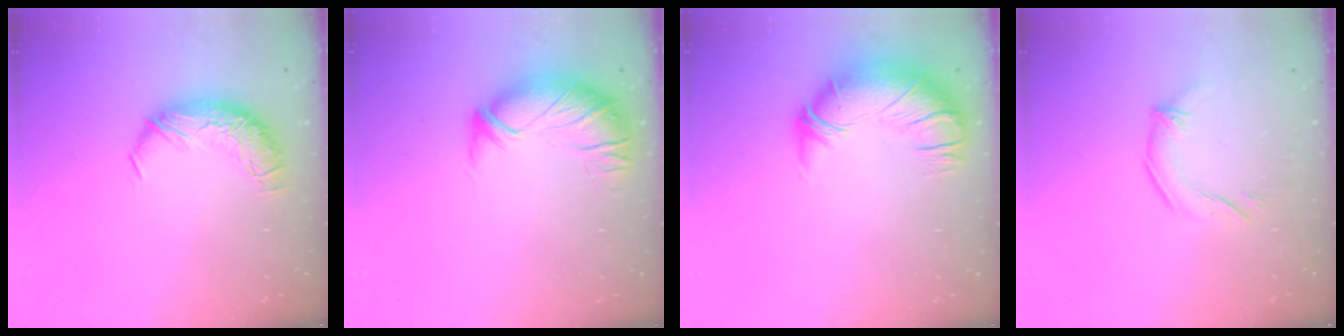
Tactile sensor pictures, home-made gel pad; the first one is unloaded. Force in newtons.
{"total": 2.9, "press": 1.4, "slide": 2.5}
{"total": 2.6, "press": 0.3, "slide": 2.6}
{"total": 2.3, "press": 2.3, "slide": 0.6}